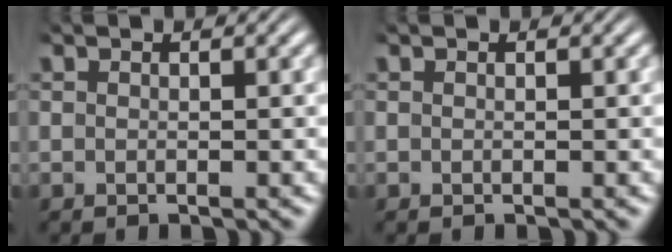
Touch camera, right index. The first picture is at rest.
{"total": 0.0}